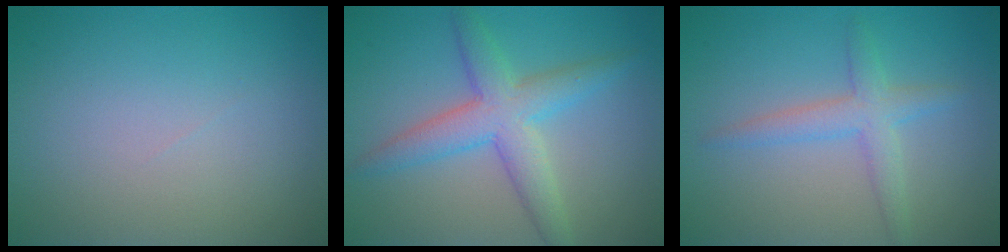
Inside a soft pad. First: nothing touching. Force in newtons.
{"total": 4.9, "press": 4.9, "slide": 0.1}
{"total": 2.7, "press": 2.7, "slide": 0.1}